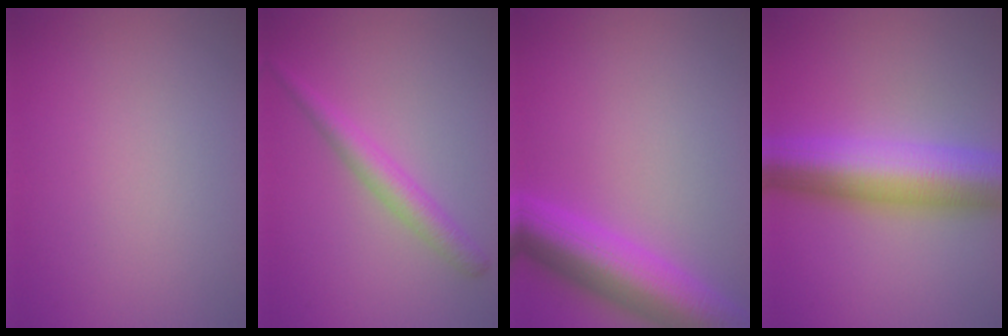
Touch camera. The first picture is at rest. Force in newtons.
{"total": 2.6, "press": 2.6, "slide": 0.1}
{"total": 8.0, "press": 8.0, "slide": 0.3}
{"total": 9.5, "press": 9.5, "slide": 0.2}